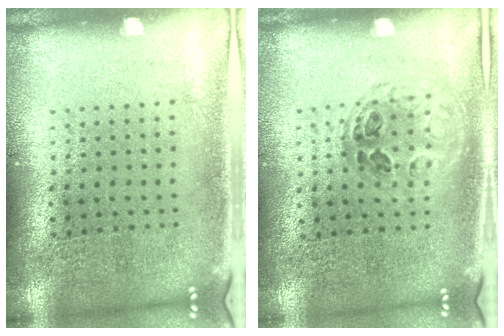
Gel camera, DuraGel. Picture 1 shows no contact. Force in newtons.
{"total": 0.9, "press": 0.9, "slide": 0.2}